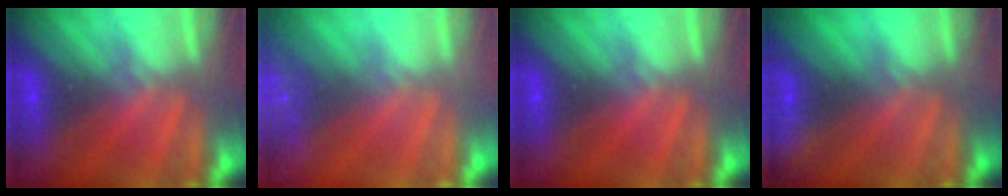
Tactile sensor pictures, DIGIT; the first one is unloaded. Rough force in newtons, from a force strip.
{"total": 9.6}
{"total": 0.0}
{"total": 2.3}